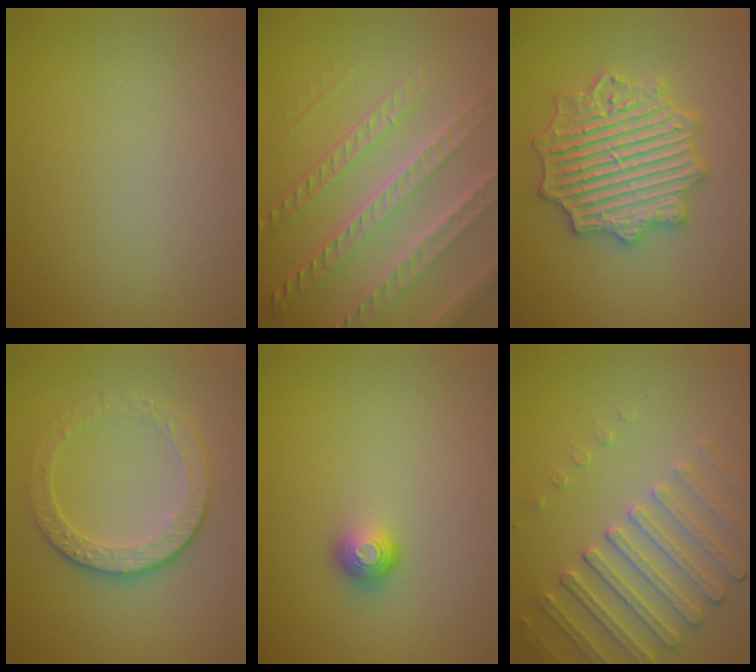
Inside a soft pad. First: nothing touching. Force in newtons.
{"total": 7.6, "press": 5.4, "slide": 5.3}
{"total": 6.8, "press": 6.7, "slide": 1.1}
{"total": 4.5, "press": 3.2, "slide": 3.1}
{"total": 1.8, "press": 1.2, "slide": 1.2}
{"total": 4.0, "press": 3.8, "slide": 1.4}